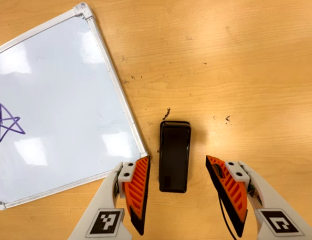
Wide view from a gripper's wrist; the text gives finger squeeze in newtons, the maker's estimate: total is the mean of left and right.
{"total": 0.0}